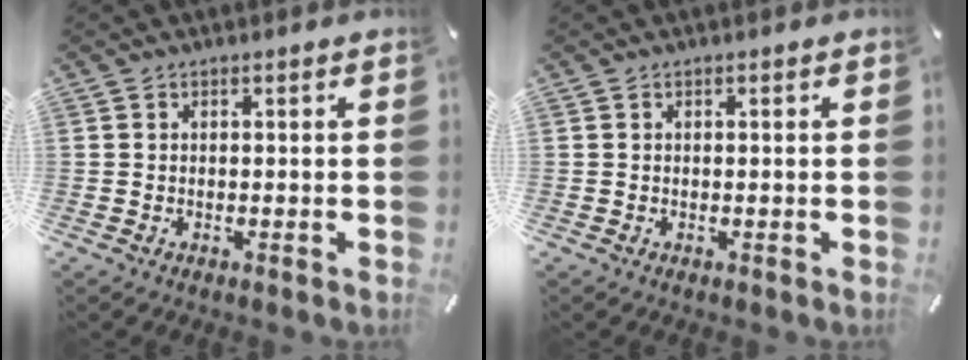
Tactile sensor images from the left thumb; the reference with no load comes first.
{"total": 0.0}